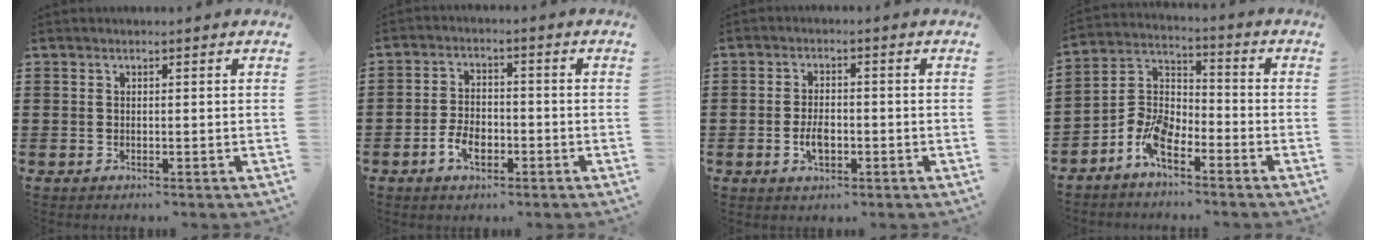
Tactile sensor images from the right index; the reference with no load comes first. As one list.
[{"total": 4.5, "force": [-2.1, 2.6, 3.0], "torque": [-0.067, -0.002, -0.040]}, {"total": 3.7, "force": [-1.1, 1.9, 3.0], "torque": [-0.061, 0.002, -0.021]}, {"total": 7.1, "force": [-4.7, 3.3, 4.2], "torque": [-0.115, 0.000, -0.099]}]